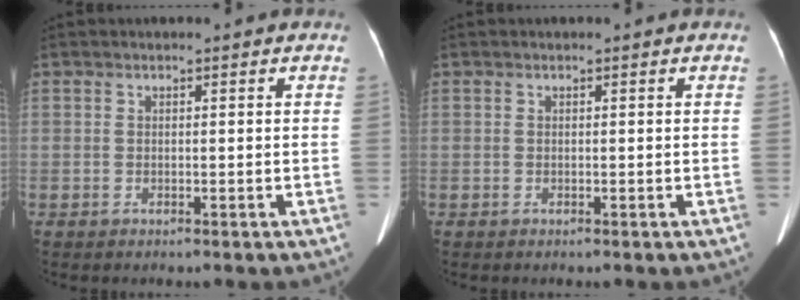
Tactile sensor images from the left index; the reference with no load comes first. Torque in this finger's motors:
{"motor_torque": [0.03, 0.05, 0.03, 0.01]}